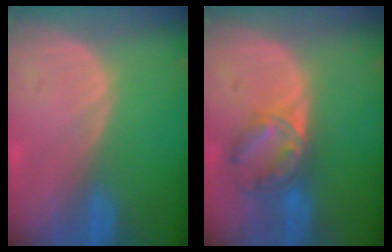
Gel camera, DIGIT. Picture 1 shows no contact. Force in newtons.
{"total": 7.1, "press": 5.9, "slide": 4.0}